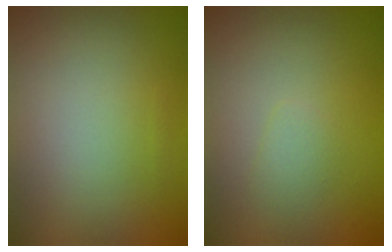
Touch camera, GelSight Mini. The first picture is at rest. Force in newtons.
{"total": 1.0, "press": 1.0, "slide": 0.1}